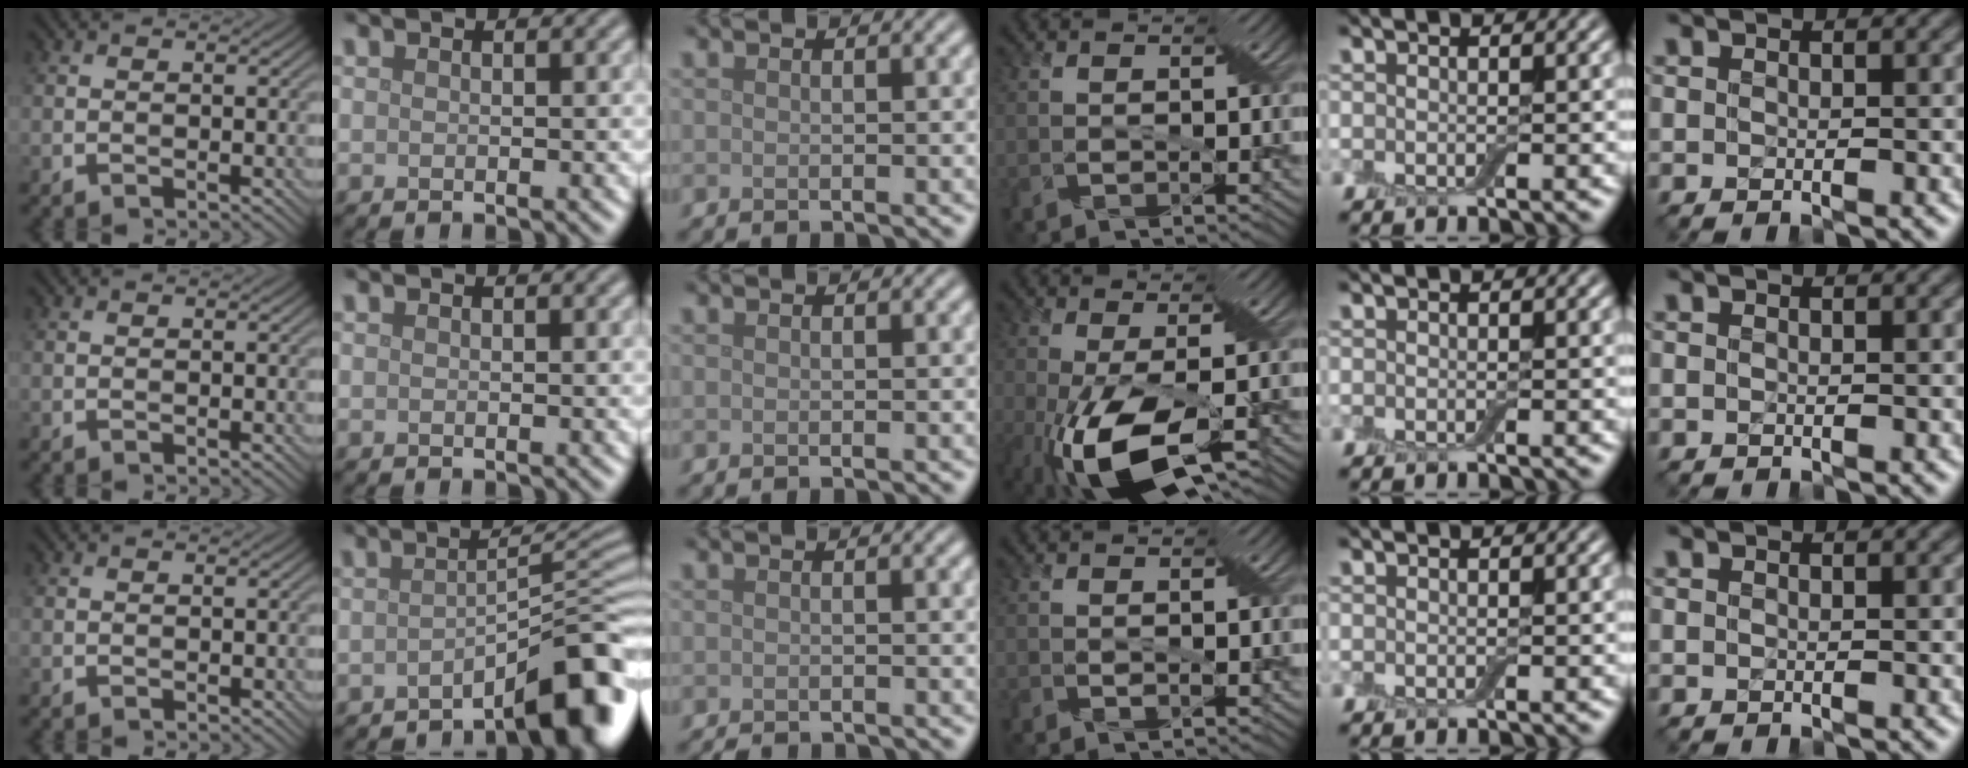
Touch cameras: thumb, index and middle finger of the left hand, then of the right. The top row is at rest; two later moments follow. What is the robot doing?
{"motion": "cut", "object": "cling film"}